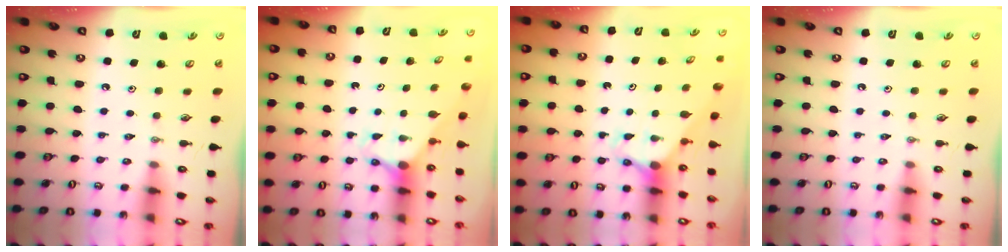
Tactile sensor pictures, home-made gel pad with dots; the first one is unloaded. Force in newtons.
{"total": 2.9, "press": 2.9, "slide": 0.0}
{"total": 2.6, "press": 2.6, "slide": 0.0}
{"total": 0.0}